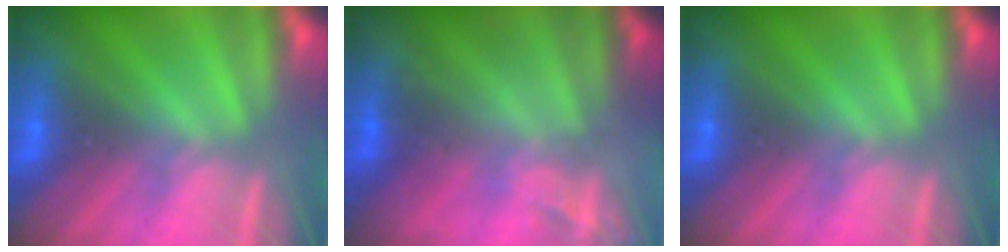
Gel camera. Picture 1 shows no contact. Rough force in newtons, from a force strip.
{"total": 2.2}
{"total": 0.0}